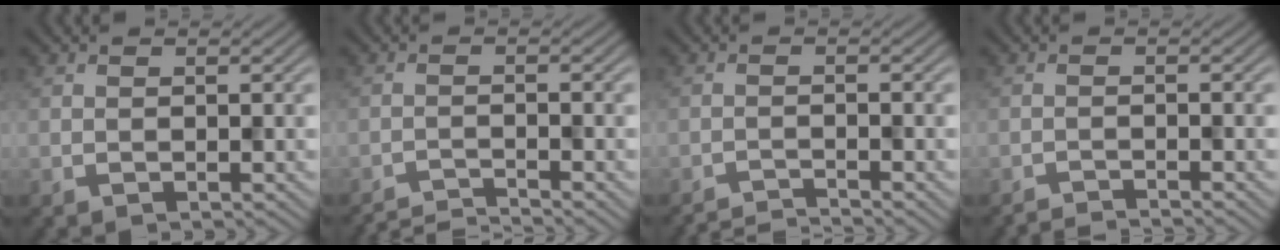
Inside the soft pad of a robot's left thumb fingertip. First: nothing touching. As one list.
[{"total": 3.8, "force": [-3.6, 0.2, 1.2], "torque": [-0.020, 0.003, -0.071]}, {"total": 3.1, "force": [-3.0, 0.1, 1.0], "torque": [-0.016, 0.003, -0.060]}, {"total": 2.0, "force": [-1.9, 0.0, 0.5], "torque": [-0.005, 0.001, -0.040]}]